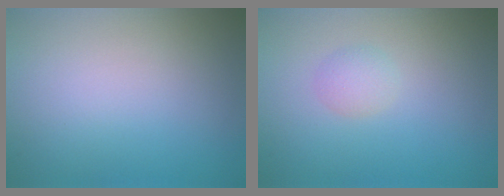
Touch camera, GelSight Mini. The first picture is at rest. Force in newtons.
{"total": 1.3, "press": 1.3, "slide": 0.1}